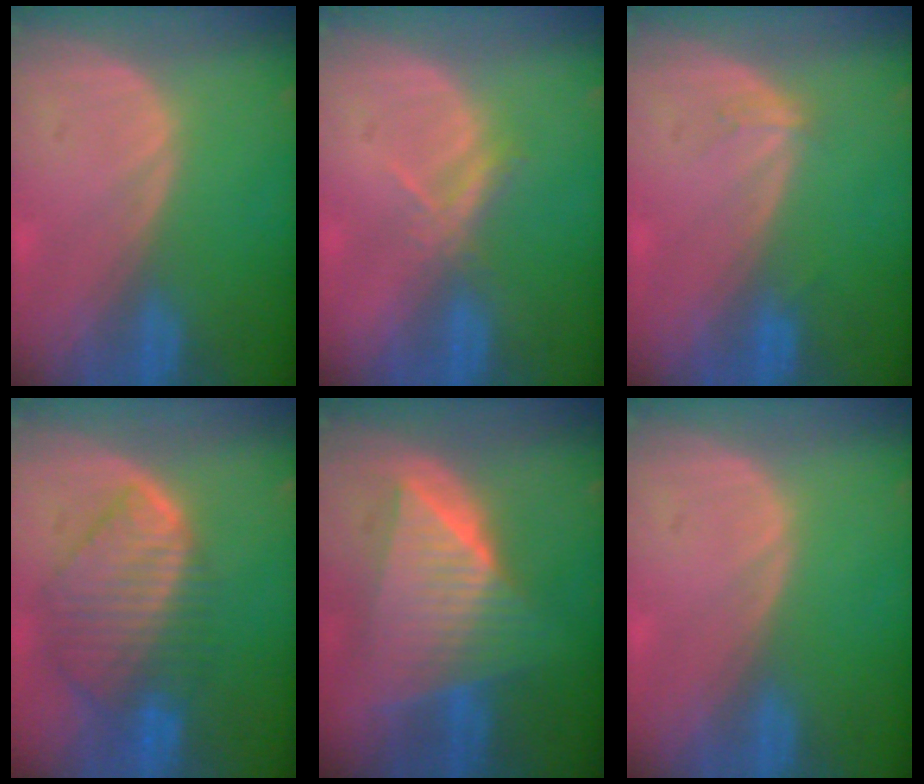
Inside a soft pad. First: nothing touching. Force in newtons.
{"total": 2.6, "press": 2.5, "slide": 0.9}
{"total": 1.1, "press": 1.1, "slide": 0.1}
{"total": 9.7, "press": 8.5, "slide": 4.7}
{"total": 9.7, "press": 9.7, "slide": 0.7}
{"total": 0.0}